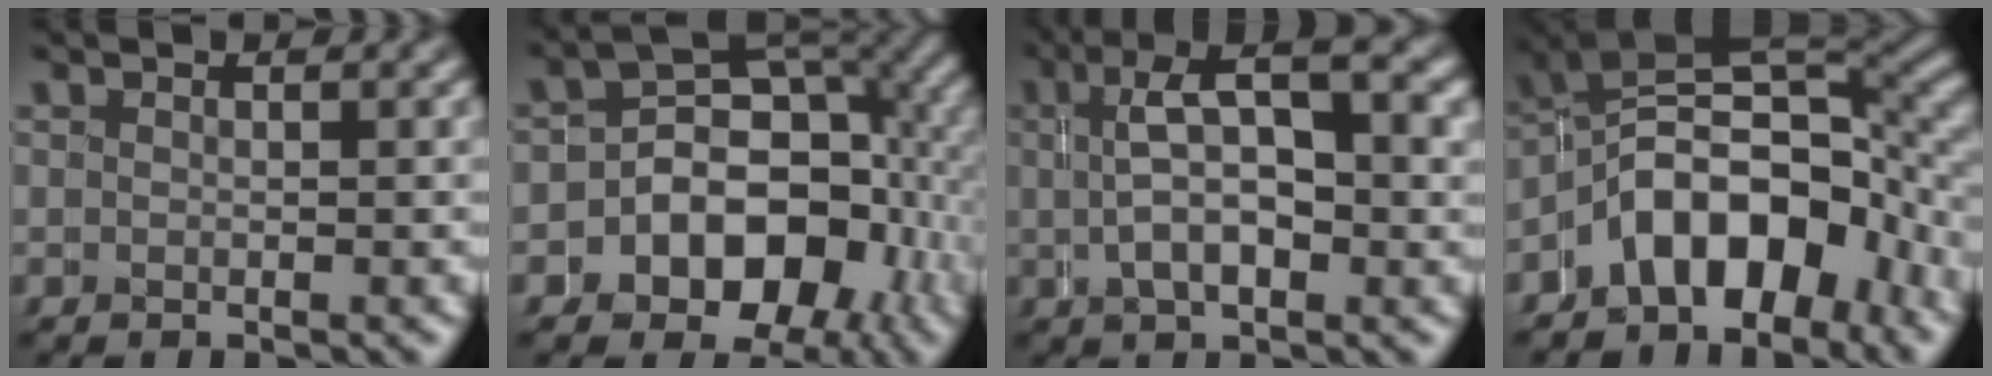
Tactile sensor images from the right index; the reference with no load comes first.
{"total": 11.0, "force": [-1.1, 8.5, 6.9], "torque": [-0.108, -0.009, -0.024]}
{"total": 5.7, "force": [1.1, 1.9, 5.3], "torque": [-0.079, 0.021, 0.013]}
{"total": 9.7, "force": [-1.2, 6.1, 7.5], "torque": [-0.121, -0.006, -0.020]}